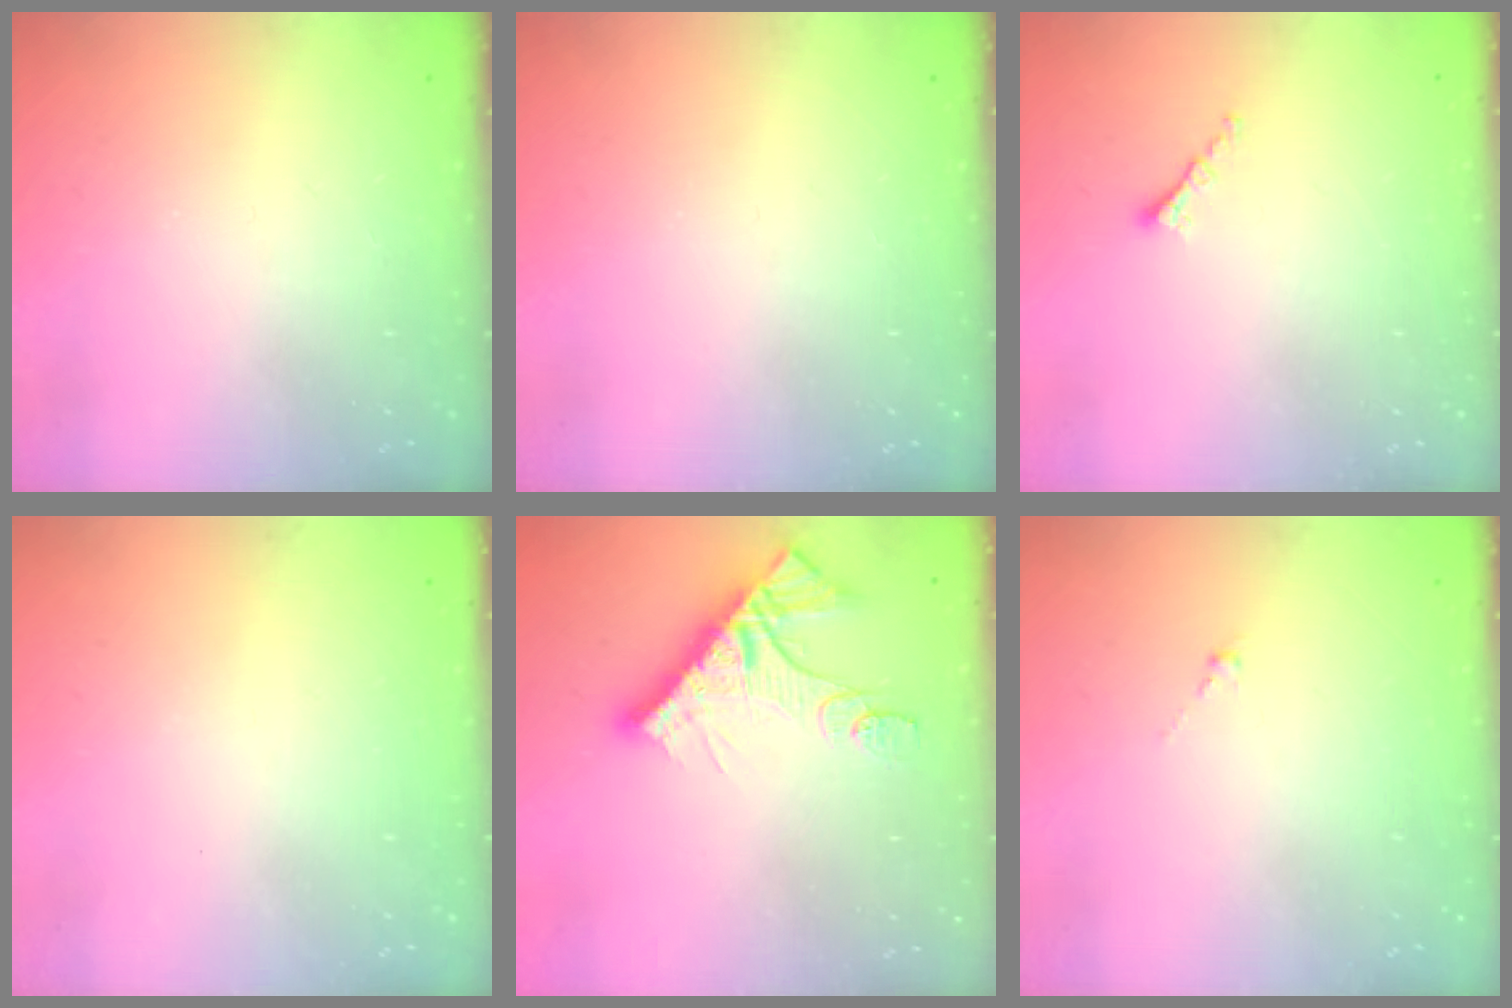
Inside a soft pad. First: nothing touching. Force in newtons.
{"total": 0.0}
{"total": 1.4, "press": 1.3, "slide": 0.5}
{"total": 0.9, "press": 0.8, "slide": 0.3}
{"total": 13.5, "press": 13.5, "slide": 1.1}
{"total": 0.5, "press": 0.3, "slide": 0.4}